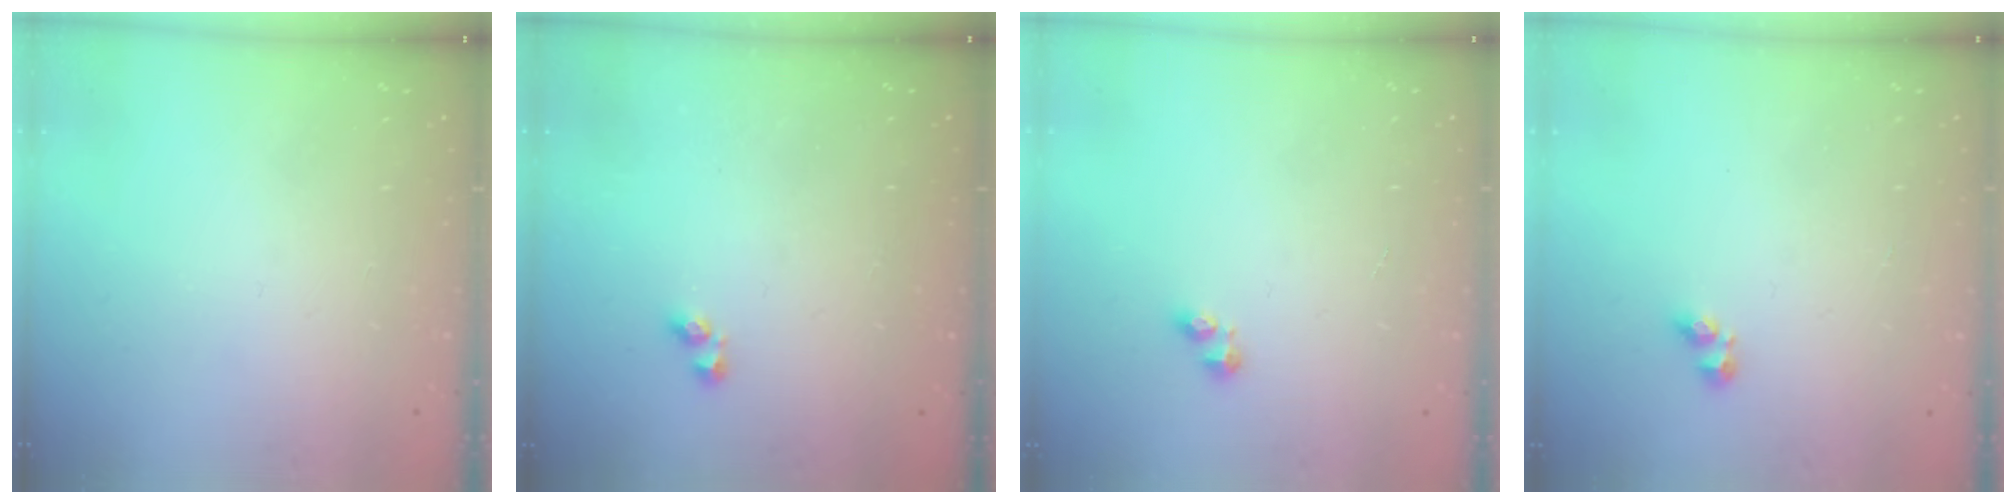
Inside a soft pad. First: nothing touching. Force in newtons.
{"total": 1.9, "press": 1.9, "slide": 0.4}
{"total": 2.9, "press": 2.9, "slide": 0.4}
{"total": 2.7, "press": 2.7, "slide": 0.3}